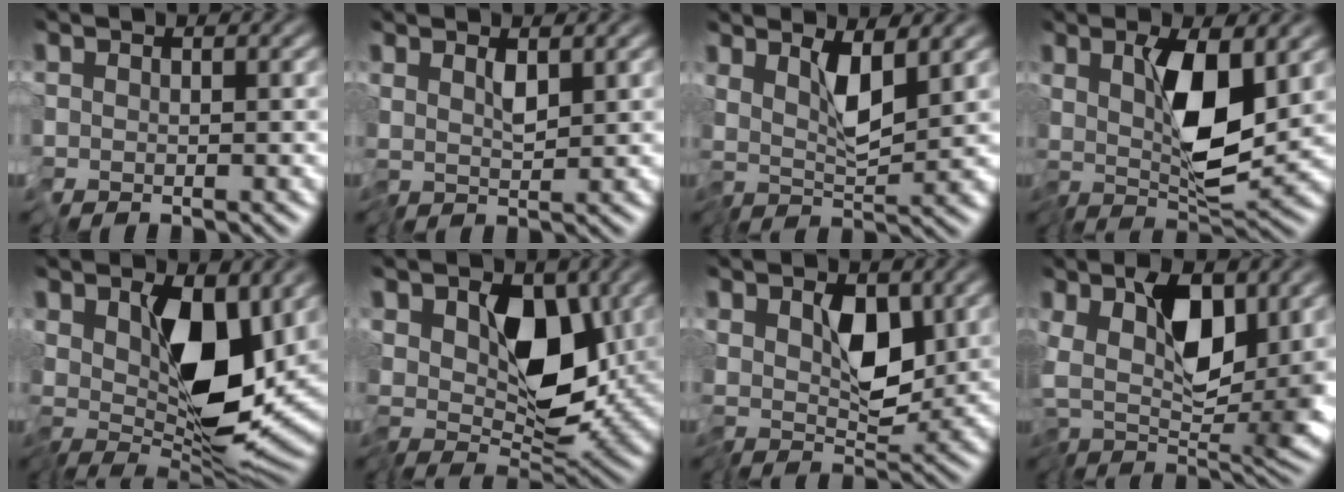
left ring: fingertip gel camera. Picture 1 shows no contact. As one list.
[{"total": 1.6, "force": [0.6, 0.1, 1.5], "torque": [-0.031, -0.005, 0.015]}, {"total": 3.4, "force": [1.3, 0.2, 3.1], "torque": [-0.054, -0.011, 0.026]}, {"total": 5.9, "force": [1.1, 1.4, 5.7], "torque": [-0.100, -0.013, 0.020]}, {"total": 8.9, "force": [1.3, 3.9, 7.9], "torque": [-0.132, -0.026, 0.022]}, {"total": 7.3, "force": [0.7, 3.8, 6.2], "torque": [-0.090, -0.015, 0.007]}, {"total": 4.2, "force": [0.7, 2.1, 3.6], "torque": [-0.056, -0.018, 0.014]}, {"total": 8.7, "force": [3.0, 3.1, 7.6], "torque": [-0.125, -0.007, 0.048]}]